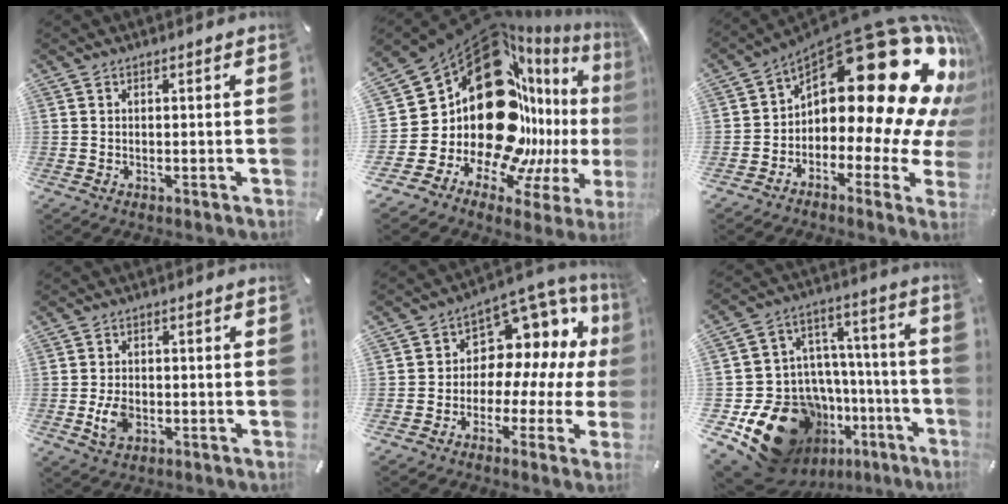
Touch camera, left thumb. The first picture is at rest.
{"total": 35.2, "force": [7.1, 23.0, 25.7], "torque": [-0.380, -0.156, 0.193]}
{"total": 27.9, "force": [11.1, 13.3, 22.0], "torque": [-0.322, -0.098, 0.201]}
{"total": 4.8, "force": [-1.2, 3.4, 3.2], "torque": [-0.082, -0.003, -0.026]}
{"total": 9.1, "force": [3.9, 7.4, 3.7], "torque": [-0.068, -0.051, 0.075]}
{"total": 23.1, "force": [-13.0, 14.9, 12.0], "torque": [-0.185, 0.030, -0.181]}